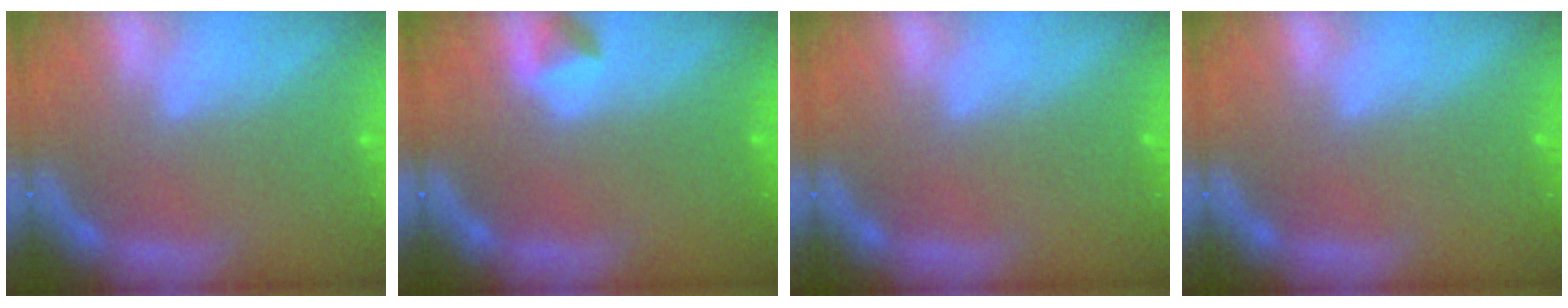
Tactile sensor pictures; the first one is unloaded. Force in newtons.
{"total": 1.4}
{"total": 0.0}
{"total": 0.0}